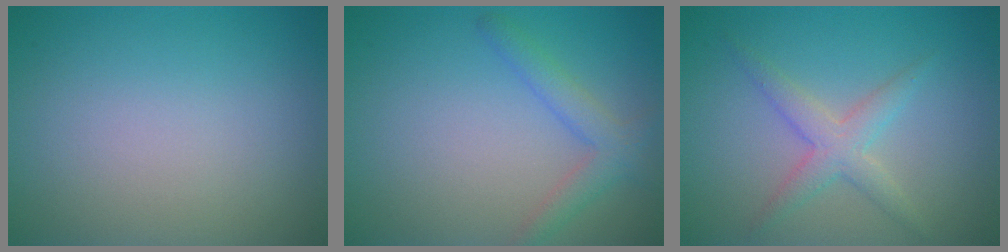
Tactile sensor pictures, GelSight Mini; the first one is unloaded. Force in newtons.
{"total": 2.5, "press": 2.5, "slide": 0.3}
{"total": 2.7, "press": 2.7, "slide": 0.1}